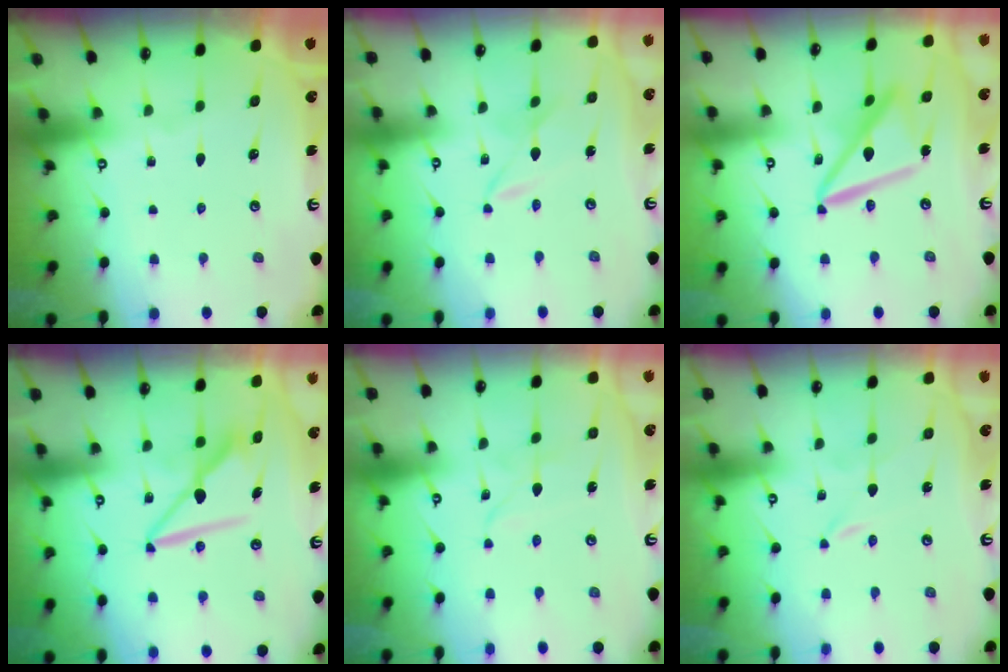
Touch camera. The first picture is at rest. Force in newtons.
{"total": 2.7, "press": 2.7, "slide": 0.4}
{"total": 14.1, "press": 14.0, "slide": 1.3}
{"total": 8.2, "press": 8.2, "slide": 0.6}
{"total": 2.4, "press": 2.4, "slide": 0.3}
{"total": 0.0}